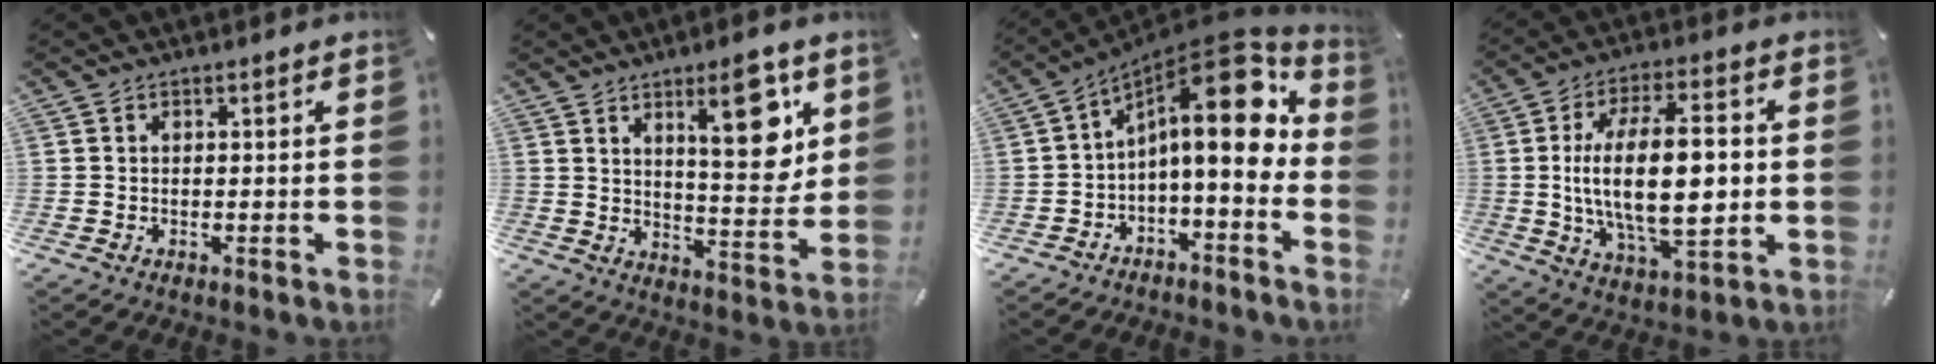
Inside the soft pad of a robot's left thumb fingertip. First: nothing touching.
{"total": 15.4, "force": [7.1, 5.8, 12.4], "torque": [-0.153, -0.043, 0.108]}
{"total": 16.9, "force": [5.3, 7.0, 14.4], "torque": [-0.205, -0.054, 0.081]}
{"total": 19.7, "force": [0.6, 8.9, 17.5], "torque": [-0.328, -0.006, 0.004]}